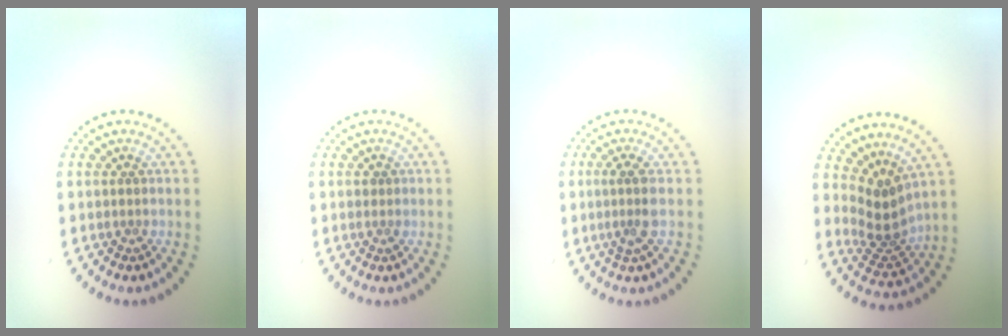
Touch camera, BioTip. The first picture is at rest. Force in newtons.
{"total": 0.7, "press": 0.7, "slide": 0.1}
{"total": 2.4, "press": 1.9, "slide": 1.4}
{"total": 3.3, "press": 2.3, "slide": 2.4}